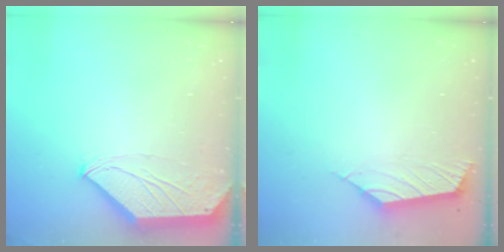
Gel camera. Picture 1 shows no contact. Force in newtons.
{"total": 2.8, "press": 2.7, "slide": 0.7}